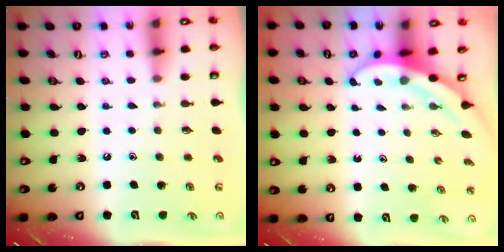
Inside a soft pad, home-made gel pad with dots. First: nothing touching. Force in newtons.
{"total": 3.3, "press": 3.3, "slide": 0.1}